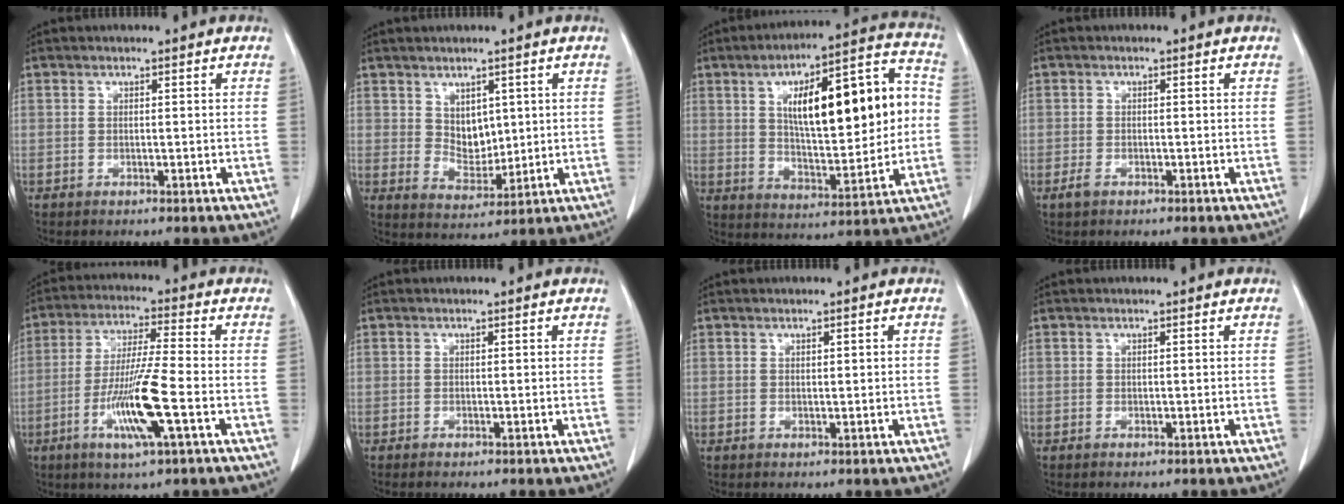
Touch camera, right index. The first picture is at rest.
{"total": 4.7, "force": [1.6, 3.3, 3.0], "torque": [-0.051, -0.004, 0.040]}
{"total": 19.9, "force": [3.0, 6.2, 18.7], "torque": [-0.283, 0.036, 0.052]}
{"total": 1.5, "force": [-0.9, 0.9, 0.8], "torque": [-0.020, 0.001, -0.013]}
{"total": 11.3, "force": [-3.9, -0.1, 10.6], "torque": [-0.210, -0.014, -0.075]}
{"total": 0.7, "force": [-0.6, 0.1, 0.4], "torque": [-0.012, -0.002, -0.008]}
{"total": 0.7, "force": [0.2, 0.2, 0.7], "torque": [-0.012, 0.002, 0.004]}
{"total": 0.0}